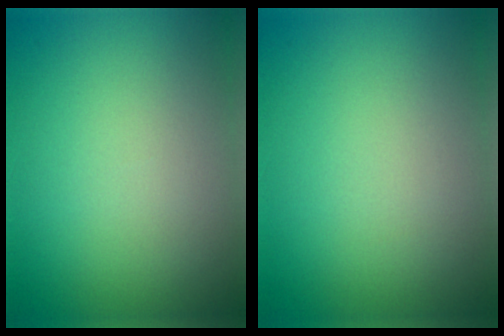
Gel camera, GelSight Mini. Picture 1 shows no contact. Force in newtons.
{"total": 0.0}